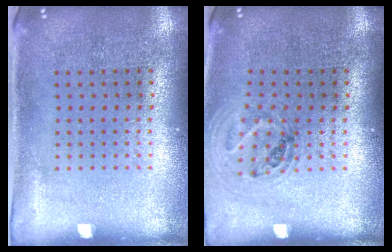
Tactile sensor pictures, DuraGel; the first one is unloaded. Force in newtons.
{"total": 0.9, "press": 0.9, "slide": 0.1}